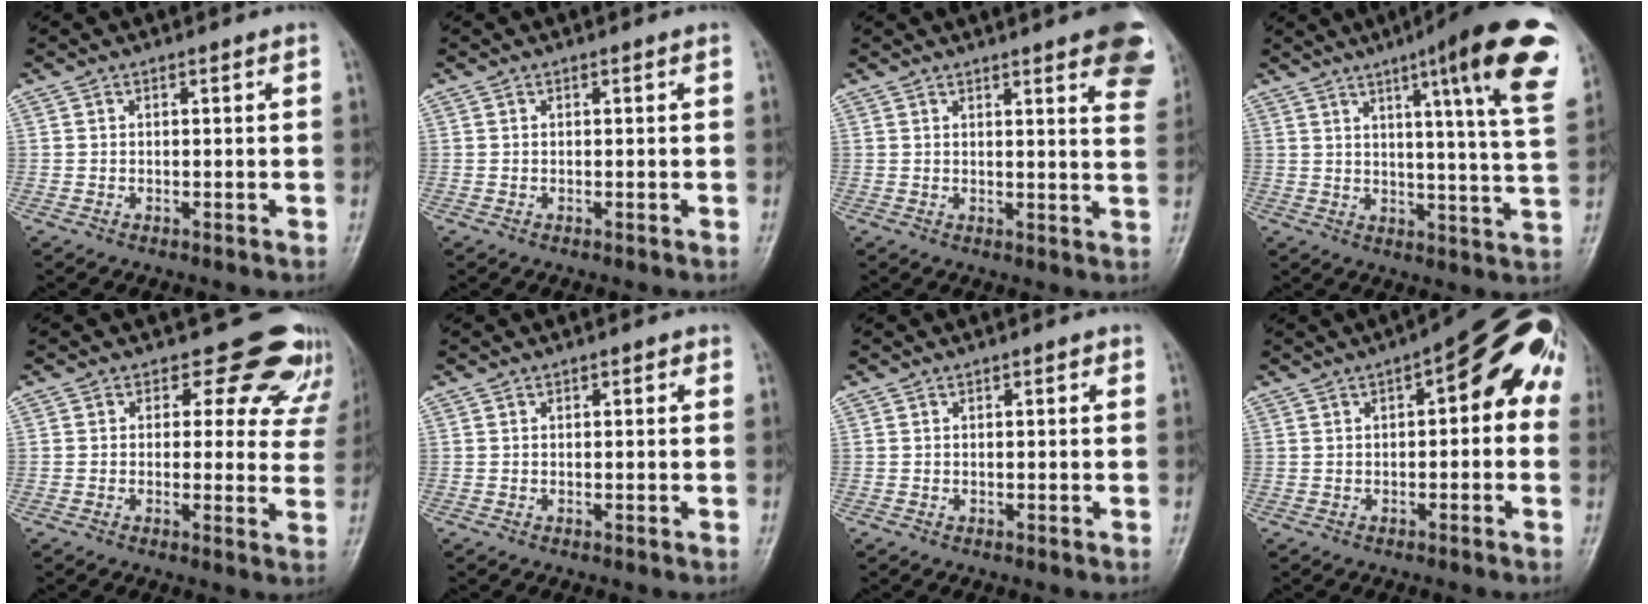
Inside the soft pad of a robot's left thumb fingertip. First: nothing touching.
{"total": 0.0}
{"total": 13.2, "force": [7.9, 2.9, 10.2], "torque": [-0.103, -0.029, 0.078]}
{"total": 19.8, "force": [10.0, 2.2, 17.0], "torque": [-0.209, -0.036, 0.123]}
{"total": 11.2, "force": [9.1, 6.1, 2.2], "torque": [0.035, -0.049, 0.075]}
{"total": 0.9, "force": [0.3, 0.5, 0.7], "torque": [0.000, 0.002, 0.000]}
{"total": 0.7, "force": [0.0, 0.5, 0.5], "torque": [0.001, 0.002, -0.003]}
{"total": 13.5, "force": [3.4, 5.5, 11.8], "torque": [-0.117, 0.030, 0.029]}